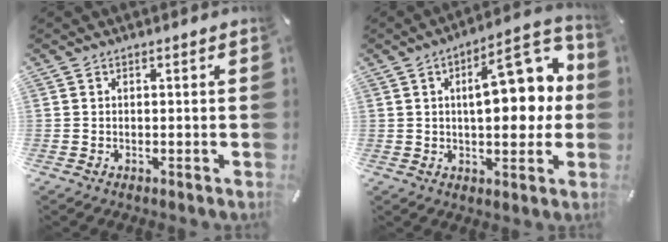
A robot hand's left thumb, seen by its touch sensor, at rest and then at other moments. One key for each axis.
{"total": 17.1, "fx": 3.1, "fy": 8.1, "fz": 14.7, "tx": -0.178, "ty": -0.018, "tz": 0.046}